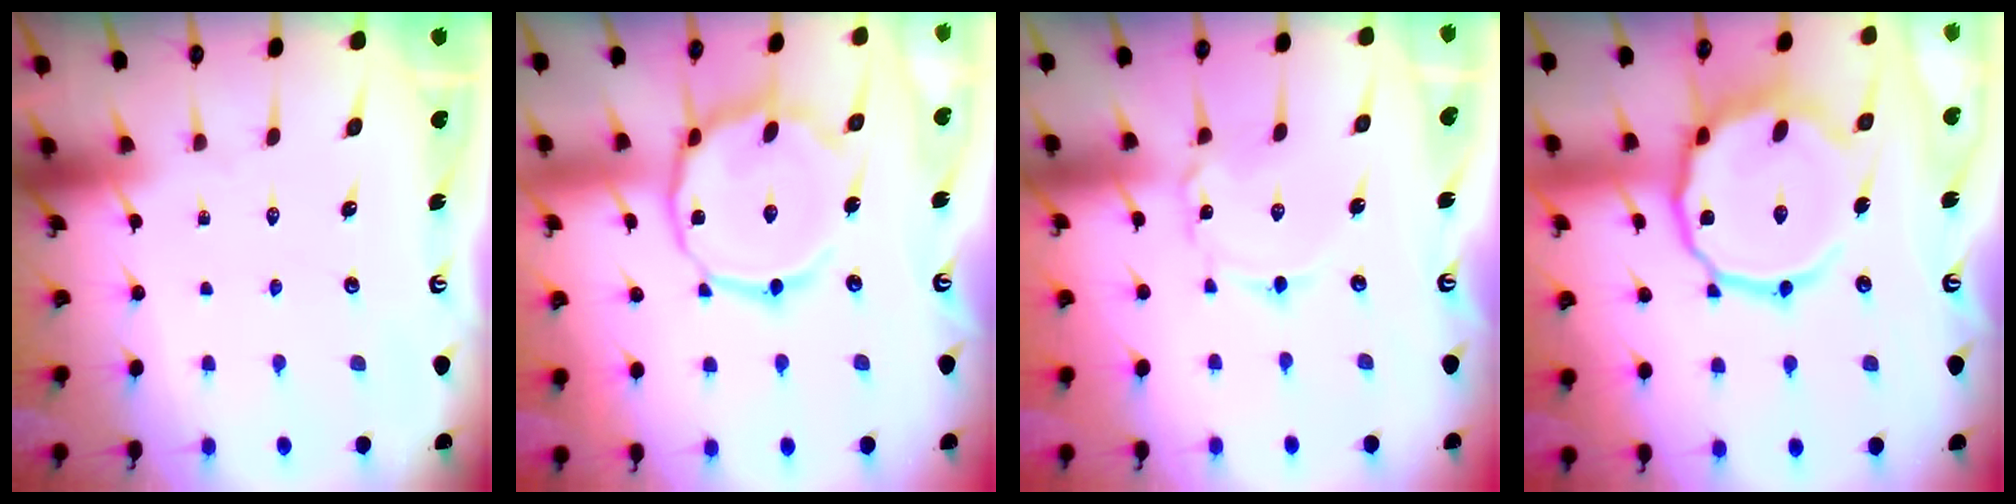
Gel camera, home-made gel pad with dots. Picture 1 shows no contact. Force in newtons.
{"total": 15.7, "press": 15.7, "slide": 1.1}
{"total": 2.0, "press": 2.0, "slide": 0.2}
{"total": 18.3, "press": 18.2, "slide": 1.4}